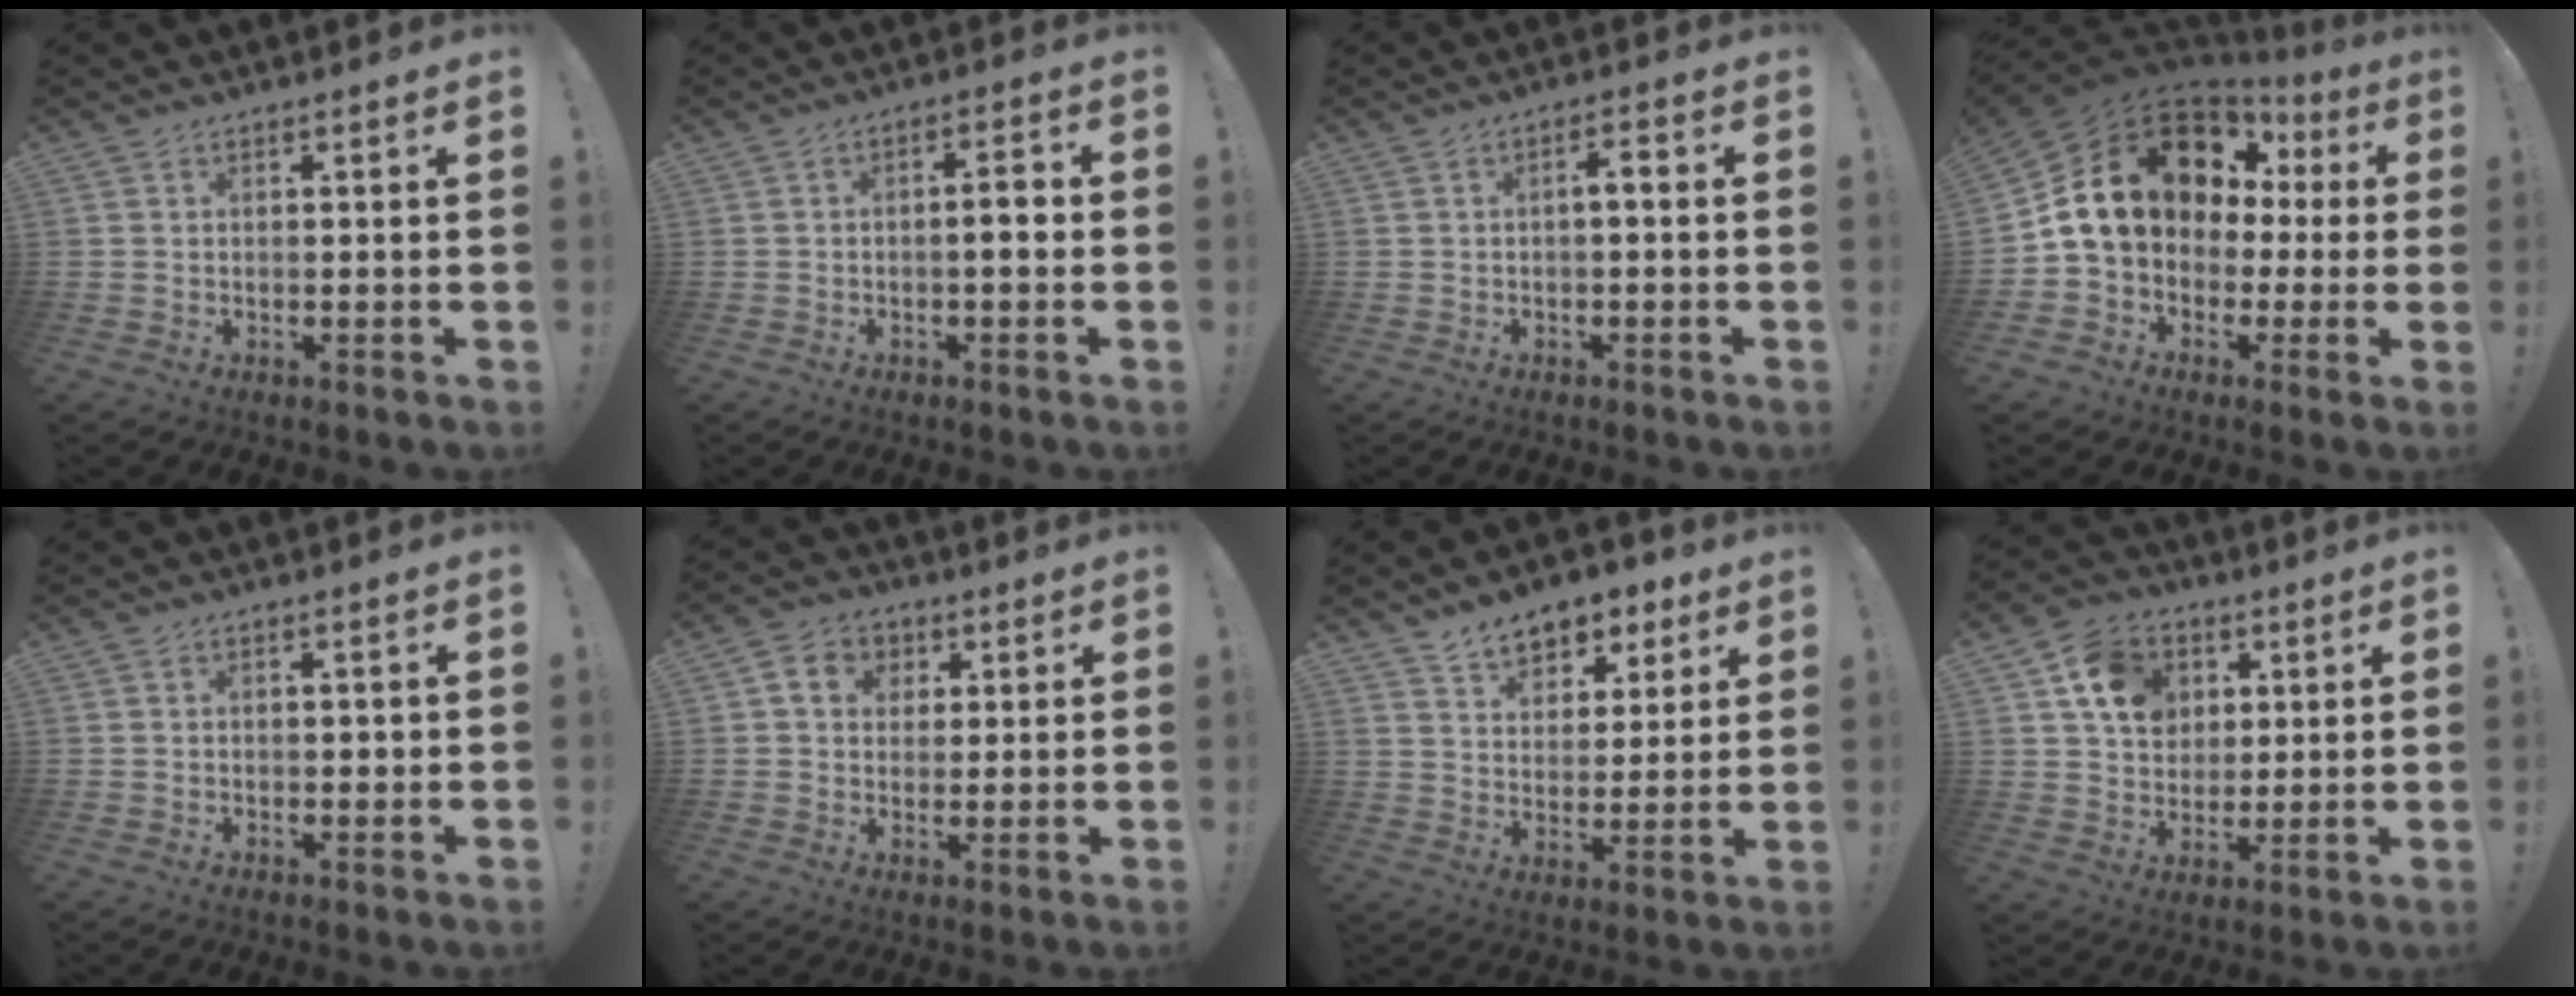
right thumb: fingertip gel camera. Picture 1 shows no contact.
{"total": 4.3, "force": [-1.0, 1.1, 4.1], "torque": [-0.067, 0.009, -0.020]}
{"total": 2.7, "force": [-0.8, 0.5, 2.5], "torque": [-0.051, 0.012, -0.018]}
{"total": 18.6, "force": [5.4, 13.5, 11.5], "torque": [-0.200, -0.013, 0.114]}
{"total": 1.1, "force": [-0.5, 0.9, 0.5], "torque": [-0.002, 0.001, -0.011]}
{"total": 7.8, "force": [1.9, 6.8, 3.2], "torque": [-0.051, 0.006, 0.040]}
{"total": 9.3, "force": [6.7, 5.7, 3.1], "torque": [-0.046, -0.043, 0.126]}
{"total": 13.1, "force": [5.2, 10.5, 5.8], "torque": [-0.093, -0.009, 0.105]}